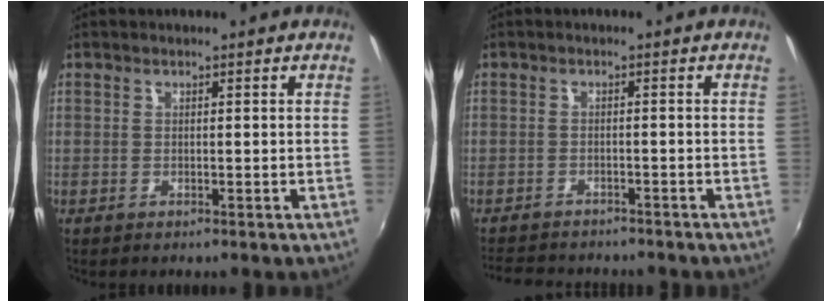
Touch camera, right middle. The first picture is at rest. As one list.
[{"total": 8.6, "force": [-7.7, 2.6, 2.7], "torque": [-0.072, -0.012, -0.116]}]